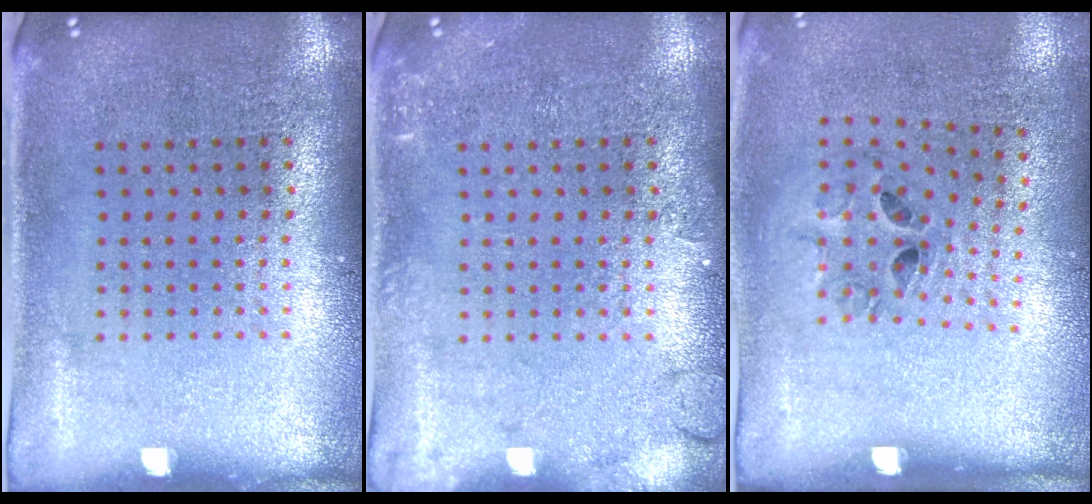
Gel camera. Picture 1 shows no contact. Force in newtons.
{"total": 1.9, "press": 1.8, "slide": 0.2}
{"total": 1.3, "press": 0.7, "slide": 1.2}